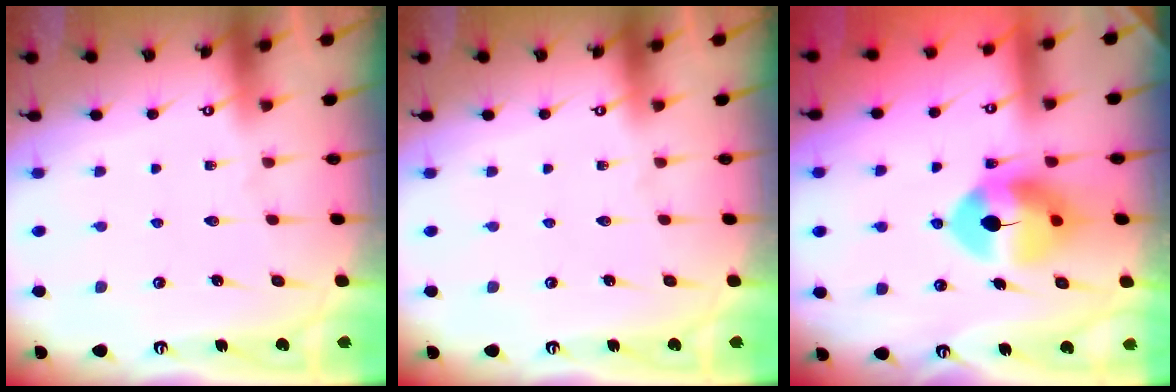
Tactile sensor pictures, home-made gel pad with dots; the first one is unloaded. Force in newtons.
{"total": 0.0}
{"total": 9.1, "press": 8.9, "slide": 1.6}